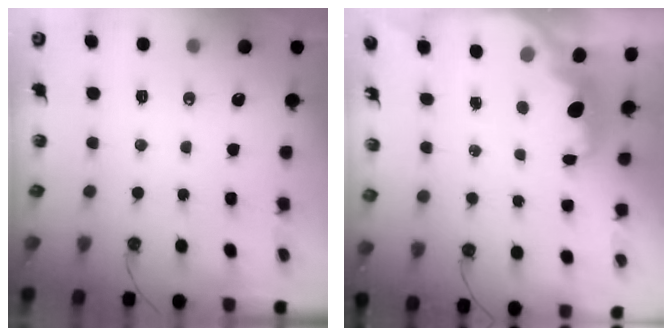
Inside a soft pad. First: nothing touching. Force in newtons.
{"total": 2.9, "press": 2.9, "slide": 0.6}